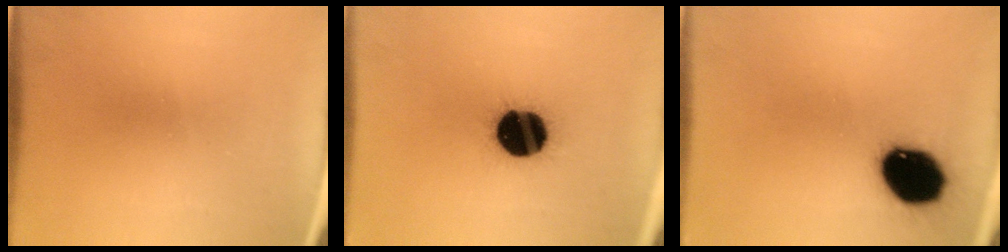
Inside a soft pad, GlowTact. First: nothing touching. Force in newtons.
{"total": 19.7}
{"total": 15.6}